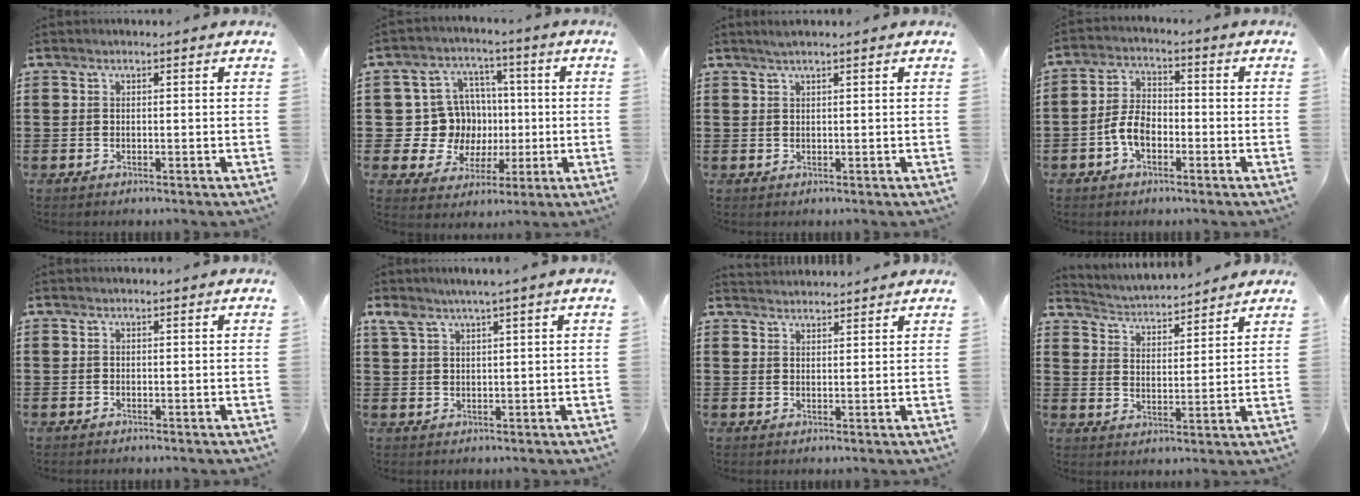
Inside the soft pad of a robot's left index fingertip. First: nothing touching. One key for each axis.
{"total": 10.3, "fx": 1.0, "fy": 9.9, "fz": 2.5, "tx": -0.085, "ty": 0.004, "tz": 0.033}
{"total": 1.2, "fx": 1.0, "fy": 0.0, "fz": 0.8, "tx": -0.016, "ty": 0.000, "tz": 0.018}
{"total": 5.3, "fx": -2.1, "fy": 3.0, "fz": 3.9, "tx": -0.096, "ty": 0.002, "tz": -0.046}
{"total": 0.0}
{"total": 2.9, "fx": 1.9, "fy": 0.2, "fz": 2.2, "tx": -0.048, "ty": 0.000, "tz": 0.033}
{"total": 2.2, "fx": 2.2, "fy": 0.0, "fz": -0.4, "tx": 0.001, "ty": -0.004, "tz": 0.043}
{"total": 3.3, "fx": 3.3, "fy": 0.2, "fz": -0.2, "tx": -0.018, "ty": -0.028, "tz": 0.051}